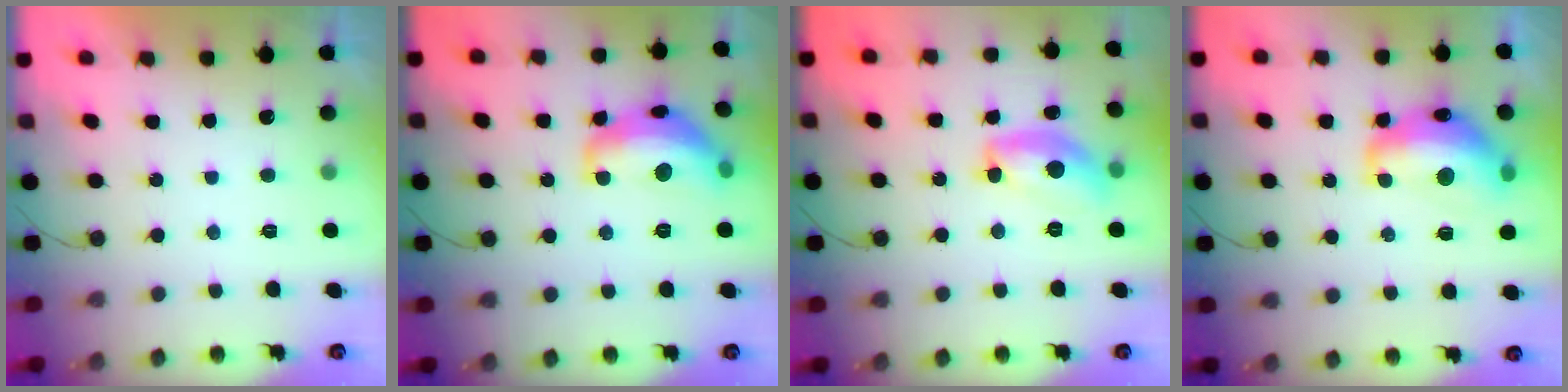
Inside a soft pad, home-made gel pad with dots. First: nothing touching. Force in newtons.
{"total": 16.0, "press": 16.0, "slide": 1.3}
{"total": 14.7, "press": 14.7, "slide": 0.8}
{"total": 14.8, "press": 14.8, "slide": 1.3}